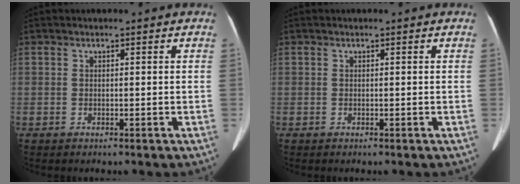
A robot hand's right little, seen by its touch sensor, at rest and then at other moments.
{"total": 0.0}